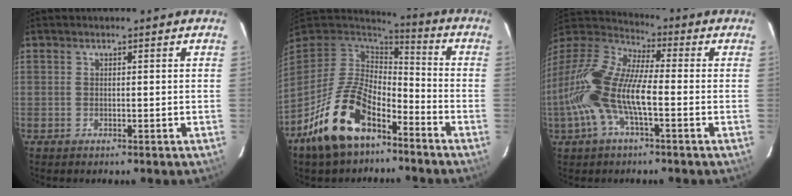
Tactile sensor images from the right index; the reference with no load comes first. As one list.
[{"total": 17.1, "force": [-9.9, 8.5, 11.0], "torque": [-0.228, -0.011, -0.179]}, {"total": 17.8, "force": [-4.7, 5.9, 16.1], "torque": [-0.323, -0.009, -0.104]}]